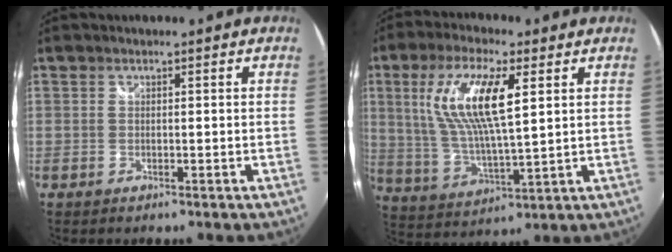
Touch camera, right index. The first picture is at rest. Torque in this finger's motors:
{"motor_torque": [0.88, 0.88, 0.57, 0.21]}